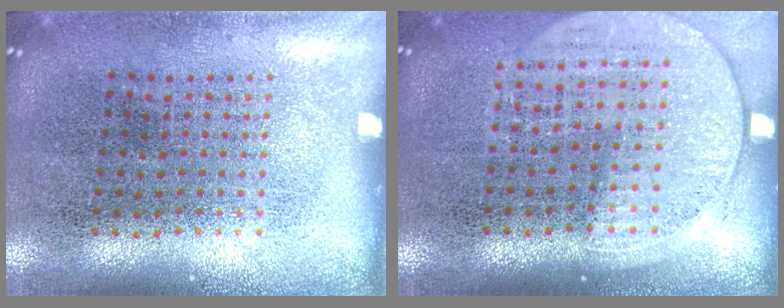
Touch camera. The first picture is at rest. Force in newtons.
{"total": 1.5, "press": 1.4, "slide": 0.5}